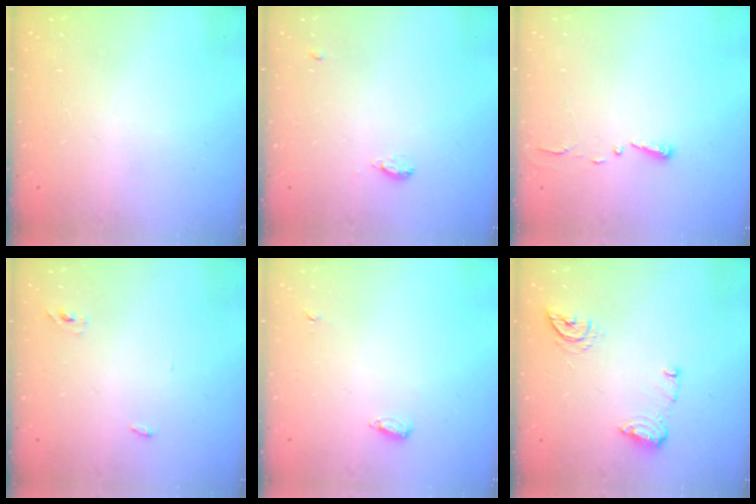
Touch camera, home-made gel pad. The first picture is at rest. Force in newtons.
{"total": 8.1, "press": 5.6, "slide": 5.8}
{"total": 2.7, "press": 2.7, "slide": 0.4}
{"total": 2.9, "press": 2.7, "slide": 1.0}
{"total": 8.9, "press": 6.0, "slide": 6.5}
{"total": 8.9, "press": 8.9, "slide": 0.5}